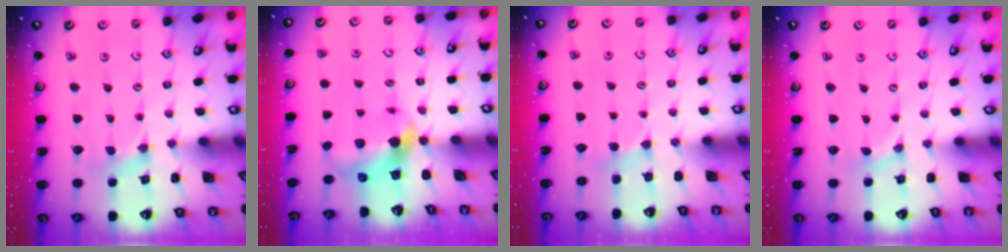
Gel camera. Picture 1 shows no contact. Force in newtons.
{"total": 6.4, "press": 6.3, "slide": 1.1}
{"total": 2.9, "press": 2.9, "slide": 0.5}
{"total": 0.0}